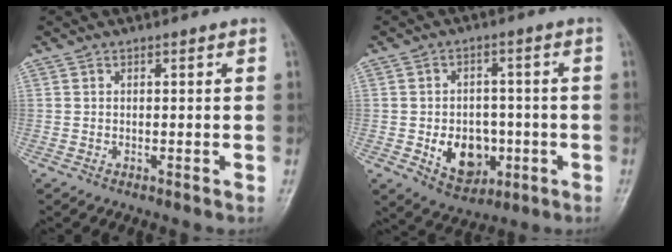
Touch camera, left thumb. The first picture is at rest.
{"total": 9.6, "force": [-2.6, 7.2, 5.8], "torque": [-0.049, 0.011, -0.033]}